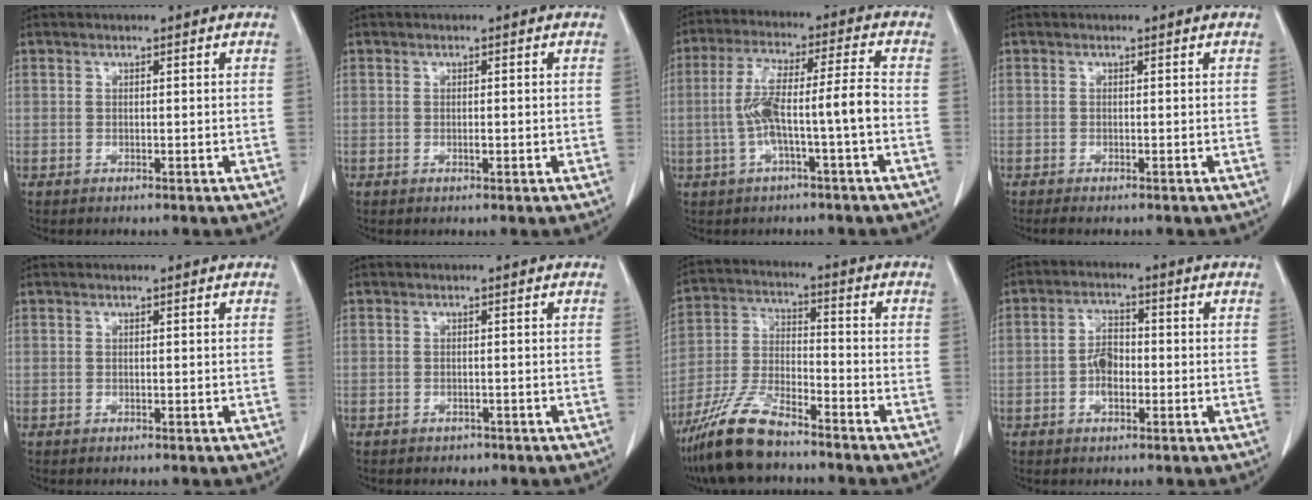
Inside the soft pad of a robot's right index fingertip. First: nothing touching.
{"total": 0.8, "force": [0.0, 0.4, 0.7], "torque": [-0.010, 0.002, 0.002]}
{"total": 9.4, "force": [-1.9, 0.2, 9.2], "torque": [-0.179, 0.028, -0.032]}
{"total": 1.8, "force": [-1.5, 0.2, 1.0], "torque": [-0.013, -0.003, -0.017]}
{"total": 0.0}
{"total": 1.3, "force": [-0.9, 0.8, 0.2], "torque": [-0.012, 0.000, -0.008]}
{"total": 11.5, "force": [-9.0, 2.6, 6.6], "torque": [-0.146, -0.015, -0.172]}
{"total": 4.2, "force": [-1.0, 2.3, 3.3], "torque": [-0.062, 0.013, -0.018]}